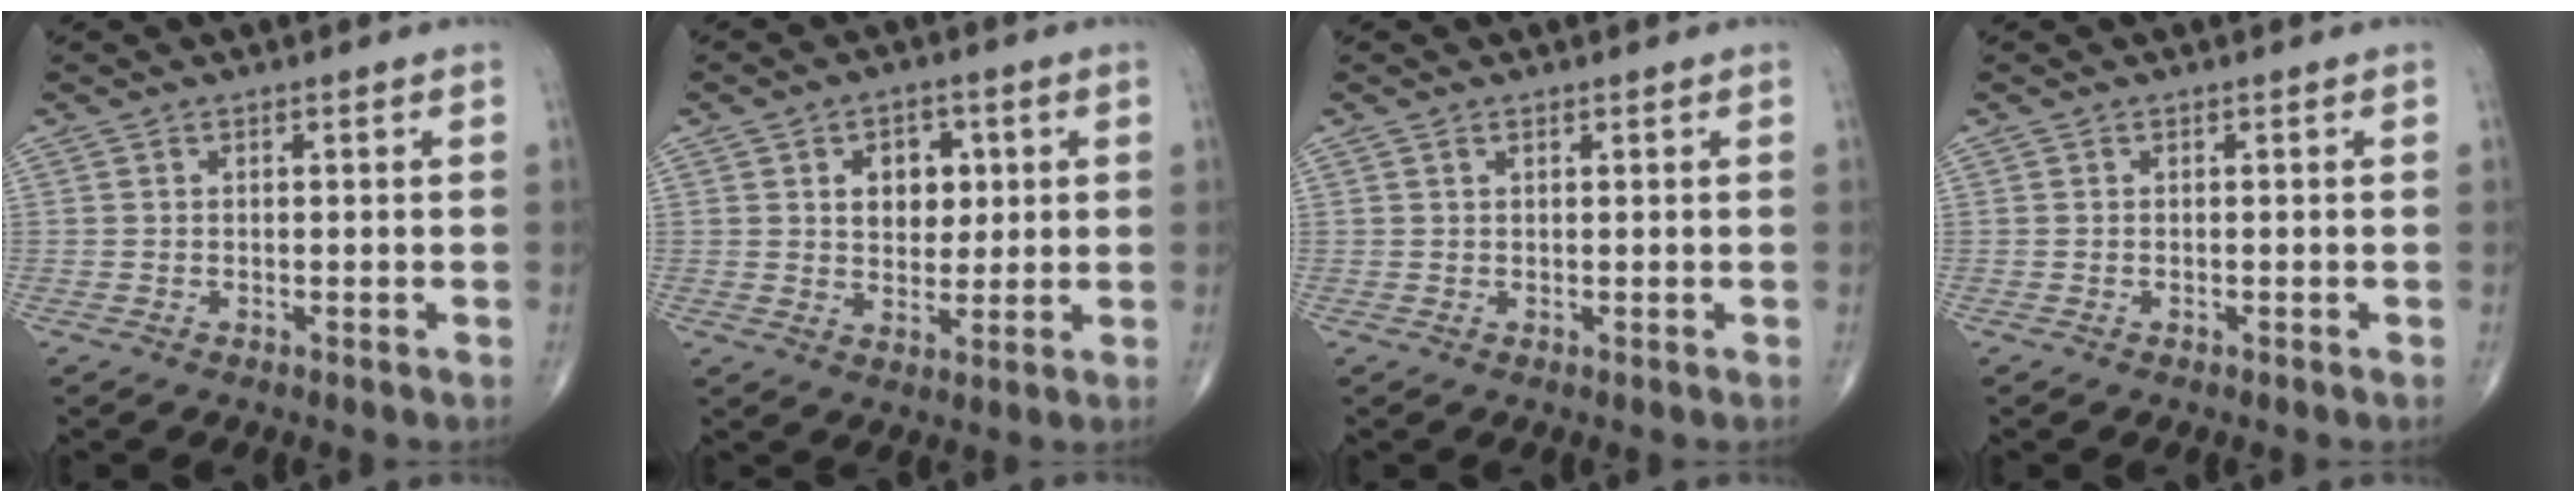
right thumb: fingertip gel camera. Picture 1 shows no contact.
{"total": 7.5, "force": [1.9, 5.4, 4.8], "torque": [-0.035, -0.007, 0.030]}
{"total": 0.6, "force": [0.4, 0.3, 0.3], "torque": [-0.007, 0.001, 0.007]}
{"total": 0.0}